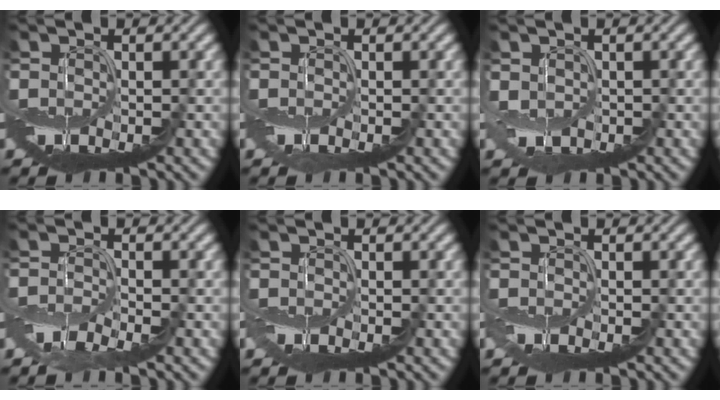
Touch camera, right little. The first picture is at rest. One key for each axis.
{"total": 0.0}
{"total": 2.0, "fx": 1.5, "fy": 1.1, "fz": 0.6, "tx": -0.013, "ty": -0.002, "tz": 0.030}
{"total": 1.6, "fx": -1.1, "fy": -0.8, "fz": -0.7, "tx": 0.014, "ty": 0.004, "tz": -0.027}
{"total": 0.7, "fx": -0.3, "fy": -0.3, "fz": -0.5, "tx": 0.010, "ty": 0.000, "tz": -0.008}
{"total": 0.8, "fx": -0.4, "fy": -0.4, "fz": -0.6, "tx": 0.011, "ty": 0.001, "tz": -0.008}